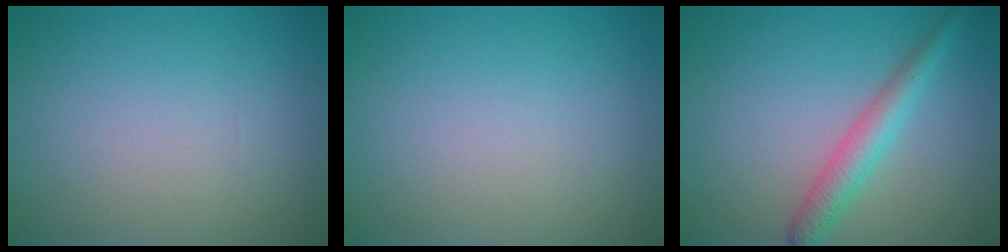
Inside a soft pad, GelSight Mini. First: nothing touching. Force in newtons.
{"total": 0.0}
{"total": 3.3, "press": 3.3, "slide": 0.1}